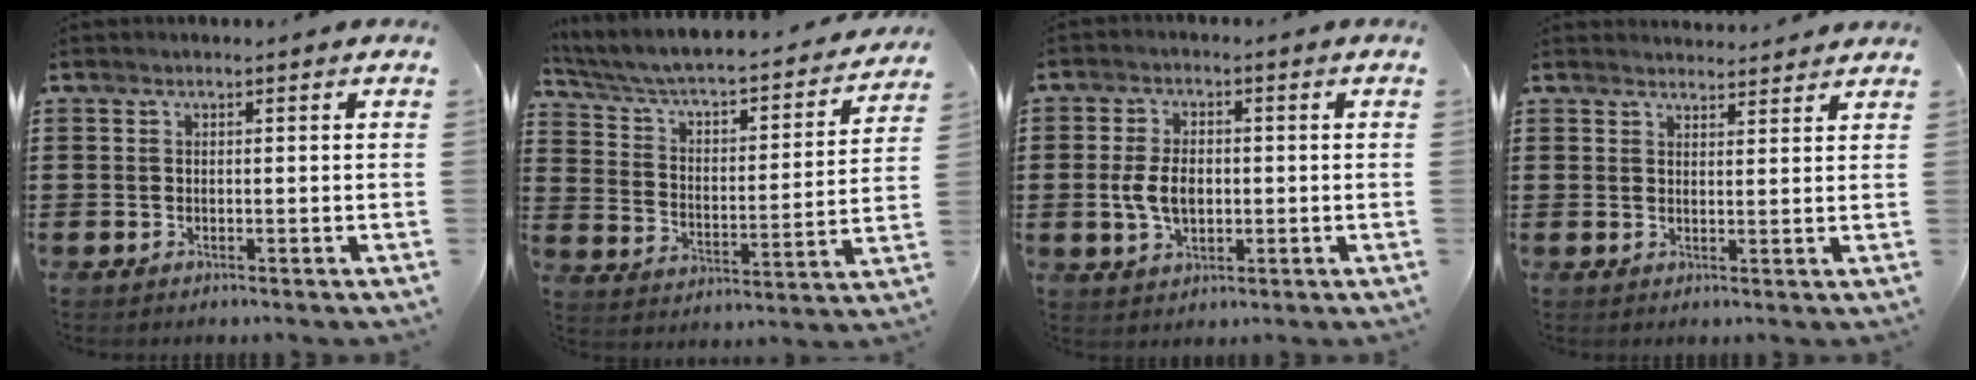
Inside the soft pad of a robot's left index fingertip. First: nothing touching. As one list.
[{"total": 4.0, "force": [3.2, 1.1, 2.2], "torque": [-0.061, -0.035, 0.043]}, {"total": 5.7, "force": [-0.3, 3.5, 4.6], "torque": [-0.094, 0.002, -0.012]}, {"total": 2.5, "force": [2.5, 0.1, 0.0], "torque": [0.001, -0.011, 0.047]}]